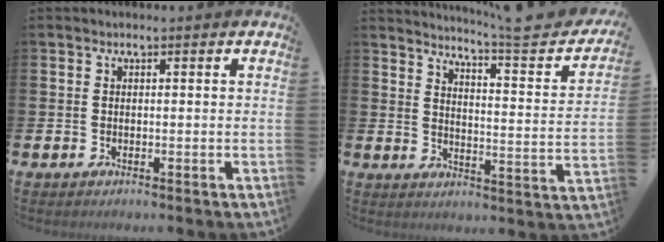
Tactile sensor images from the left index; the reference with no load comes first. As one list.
[{"total": 5.7, "force": [5.0, -0.2, 2.7], "torque": [-0.047, -0.054, 0.072]}]